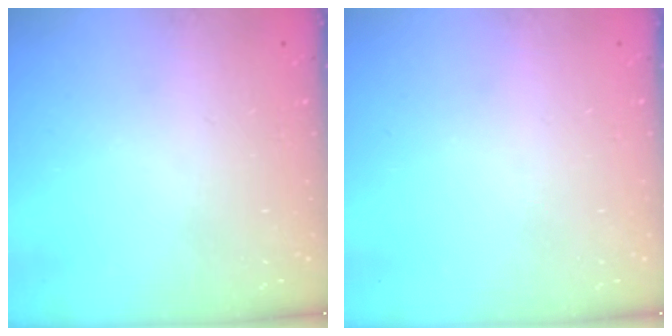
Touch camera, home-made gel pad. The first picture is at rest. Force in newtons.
{"total": 0.0}